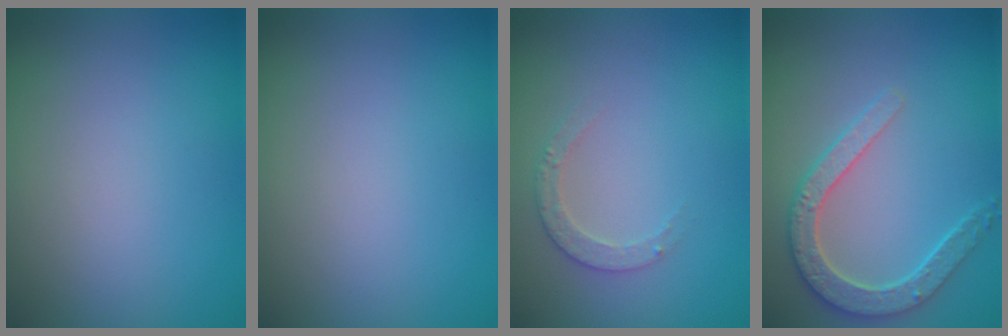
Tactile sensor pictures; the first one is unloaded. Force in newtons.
{"total": 0.0}
{"total": 1.8, "press": 1.8, "slide": 0.4}
{"total": 3.6, "press": 3.4, "slide": 1.4}